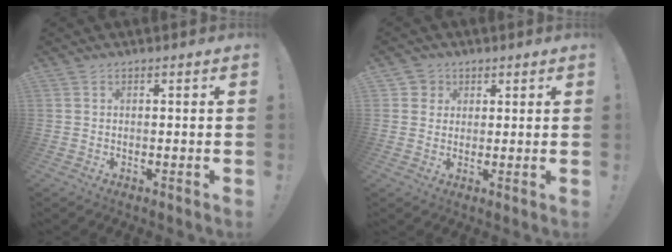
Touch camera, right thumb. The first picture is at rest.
{"total": 3.8, "force": [1.5, 3.5, 0.2], "torque": [-0.006, -0.005, 0.028]}